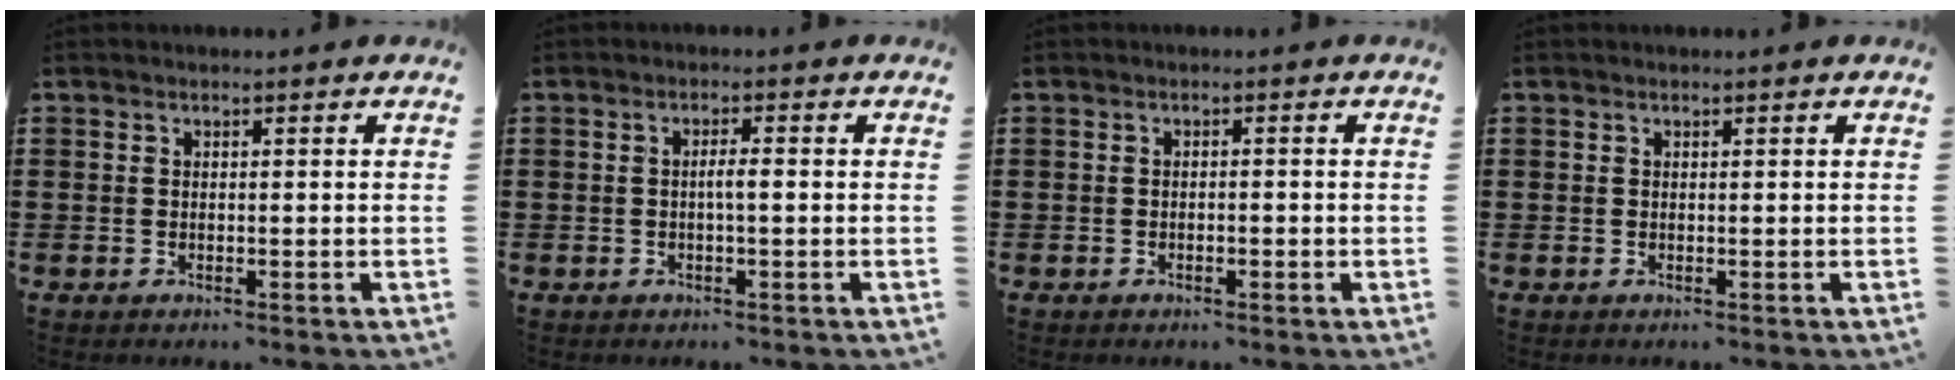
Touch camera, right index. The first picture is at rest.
{"total": 1.9, "force": [-0.4, 0.1, 1.8], "torque": [-0.033, -0.001, -0.008]}
{"total": 0.8, "force": [-0.5, 0.2, 0.5], "torque": [-0.012, -0.002, -0.008]}
{"total": 0.0}